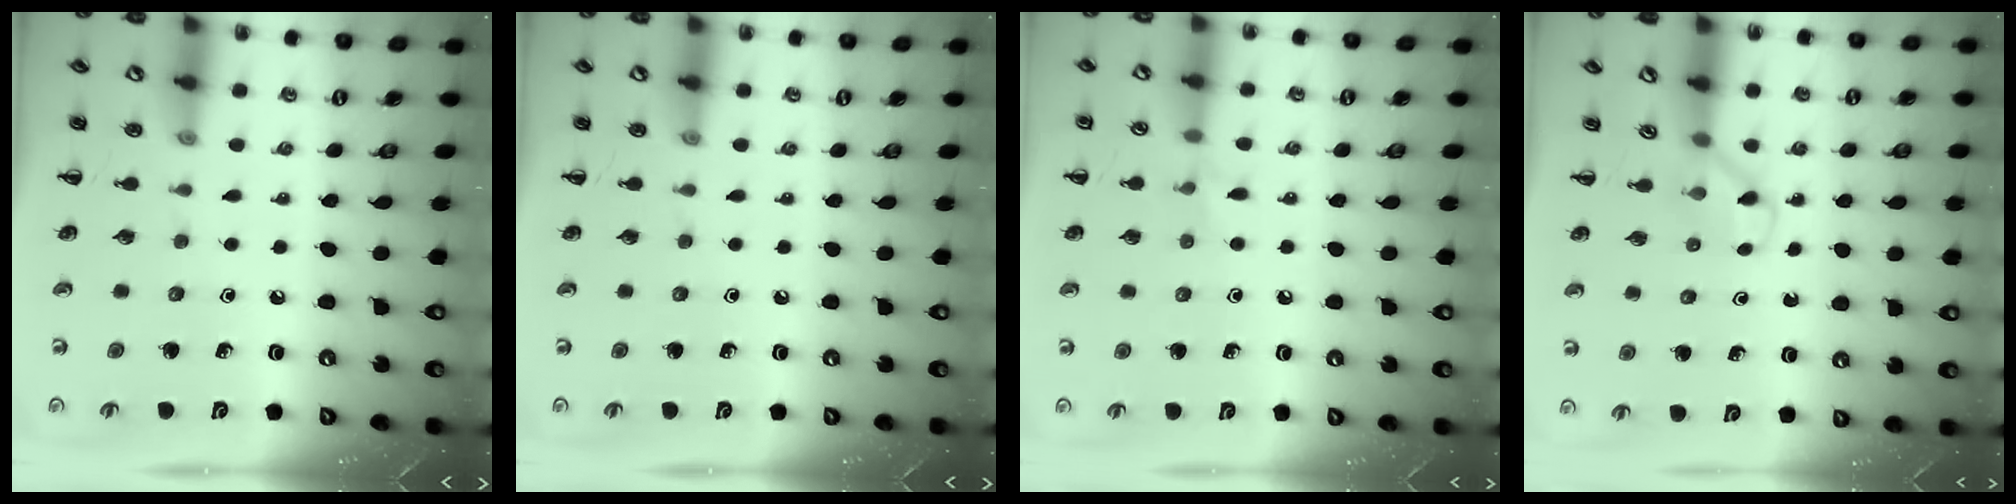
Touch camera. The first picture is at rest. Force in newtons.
{"total": 0.0}
{"total": 4.8, "press": 4.5, "slide": 1.7}
{"total": 3.0, "press": 2.8, "slide": 0.9}